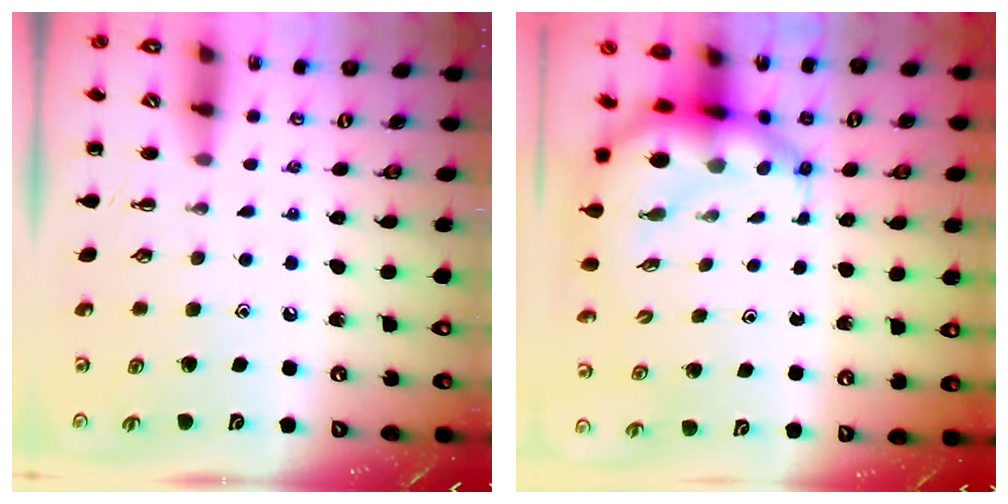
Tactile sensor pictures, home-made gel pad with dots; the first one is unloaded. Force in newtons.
{"total": 6.9, "press": 6.7, "slide": 1.7}